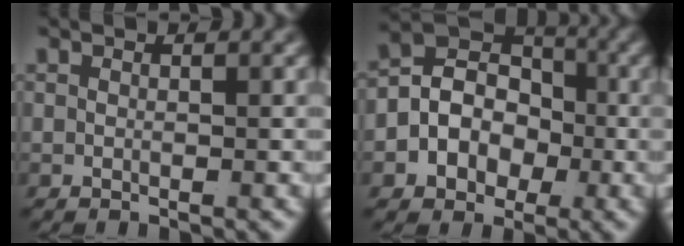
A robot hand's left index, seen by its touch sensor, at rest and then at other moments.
{"total": 10.5, "force": [-0.5, 9.0, 5.4], "torque": [-0.121, -0.021, -0.009]}